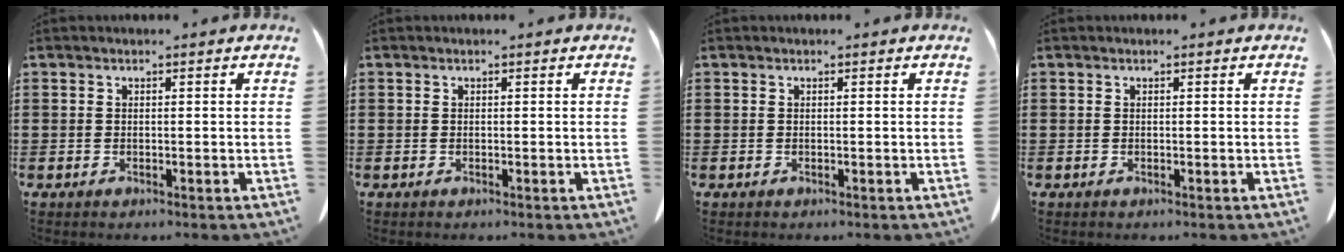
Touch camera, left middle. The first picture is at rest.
{"total": 0.0}
{"total": 0.0}
{"total": 0.0}